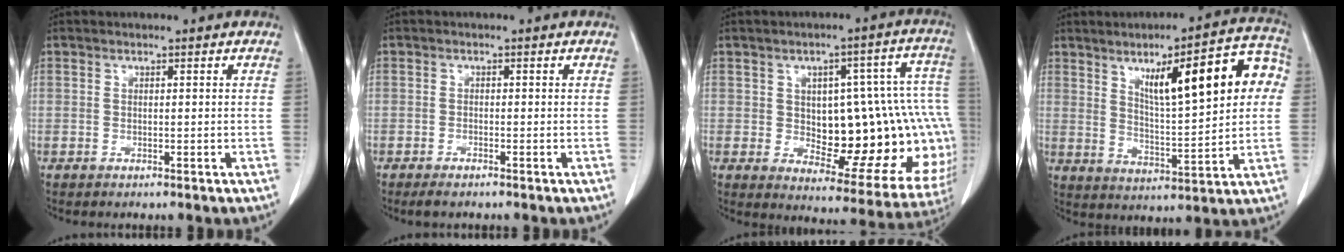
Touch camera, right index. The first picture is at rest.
{"total": 2.0, "force": [-1.6, 0.4, 1.1], "torque": [-0.021, -0.004, -0.025]}
{"total": 22.4, "force": [-1.2, 8.7, 20.6], "torque": [-0.185, 0.046, 0.016]}
{"total": 16.4, "force": [4.8, 3.5, 15.3], "torque": [-0.210, 0.029, 0.074]}